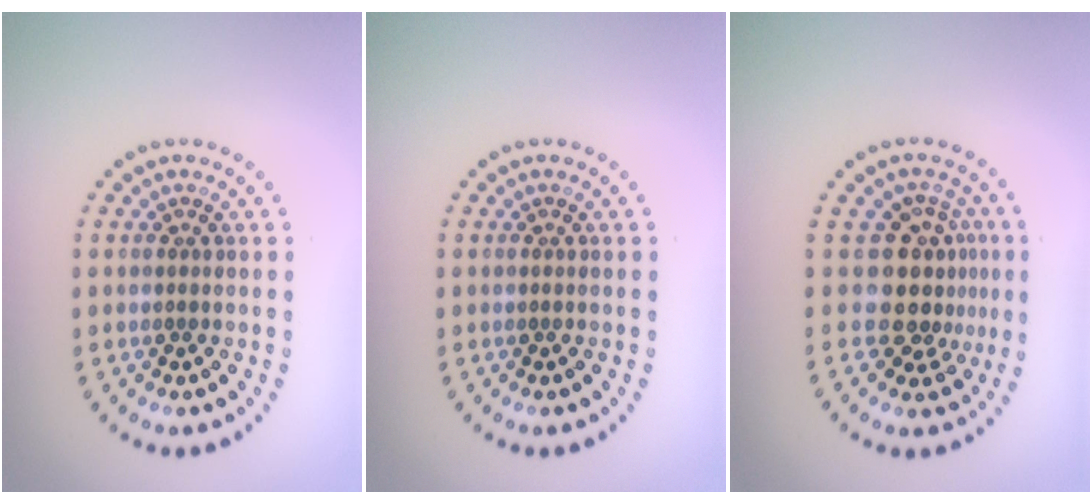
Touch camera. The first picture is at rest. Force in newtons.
{"total": 0.0}
{"total": 4.2, "press": 3.1, "slide": 2.8}